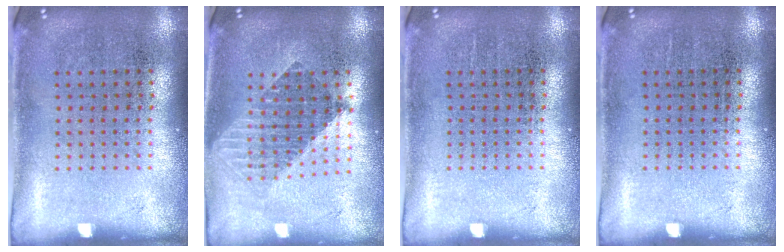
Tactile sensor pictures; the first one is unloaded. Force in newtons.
{"total": 1.6, "press": 1.4, "slide": 0.9}
{"total": 0.0}
{"total": 0.0}